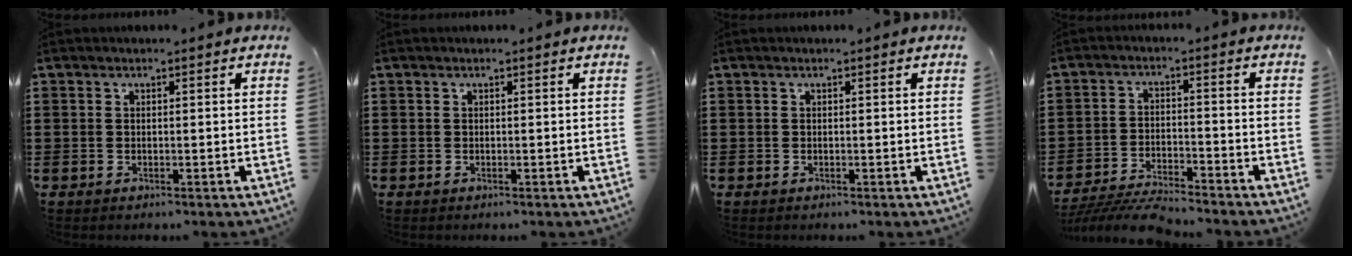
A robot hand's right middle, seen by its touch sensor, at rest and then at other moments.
{"total": 0.0}
{"total": 0.0}
{"total": 5.7, "force": [-5.5, 0.3, 1.4], "torque": [-0.034, -0.003, -0.112]}